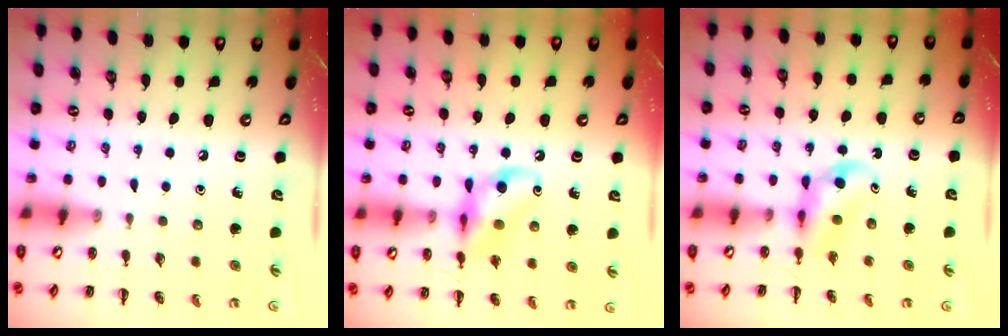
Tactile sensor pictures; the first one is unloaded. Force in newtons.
{"total": 12.9, "press": 12.7, "slide": 1.9}
{"total": 3.2, "press": 3.0, "slide": 1.0}